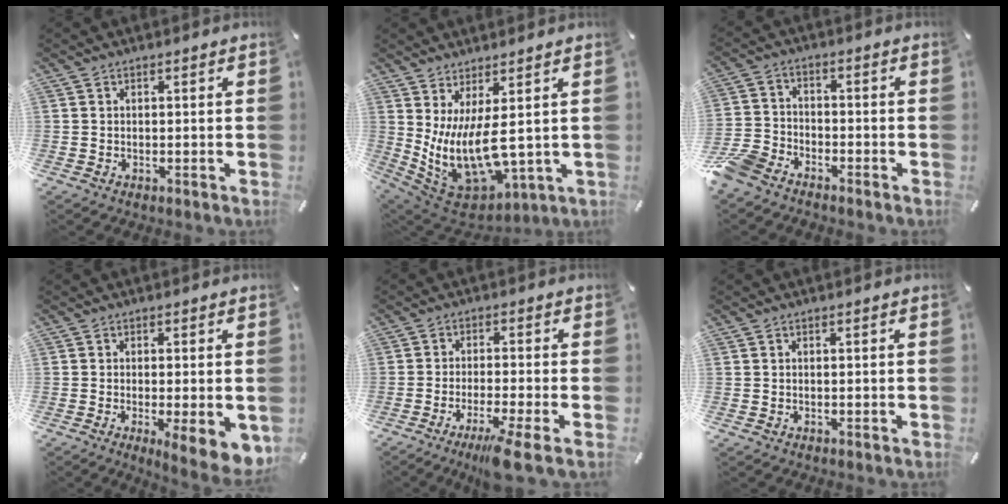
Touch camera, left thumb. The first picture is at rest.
{"total": 11.8, "force": [2.1, 5.9, 10.1], "torque": [-0.216, -0.059, 0.044]}
{"total": 7.4, "force": [-6.2, 3.4, 2.2], "torque": [-0.059, 0.026, -0.126]}
{"total": 7.7, "force": [-2.1, 1.2, 7.4], "torque": [-0.106, -0.010, -0.024]}
{"total": 7.1, "force": [-4.3, 0.1, 5.7], "torque": [-0.101, -0.004, -0.075]}
{"total": 0.0}